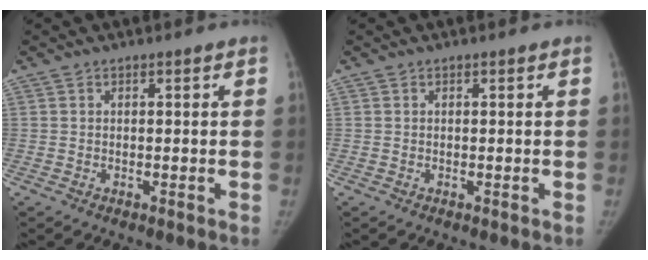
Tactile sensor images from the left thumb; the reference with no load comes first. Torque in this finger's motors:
{"motor_torque": [0.01, 0.01, 0.02, 0.01, 0.03]}